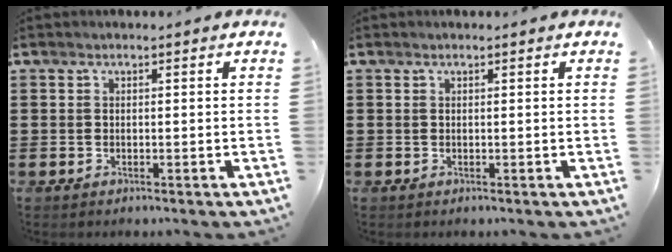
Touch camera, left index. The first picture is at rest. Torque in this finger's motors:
{"motor_torque": [-0.07, 0.29, -0.03, -0.02]}